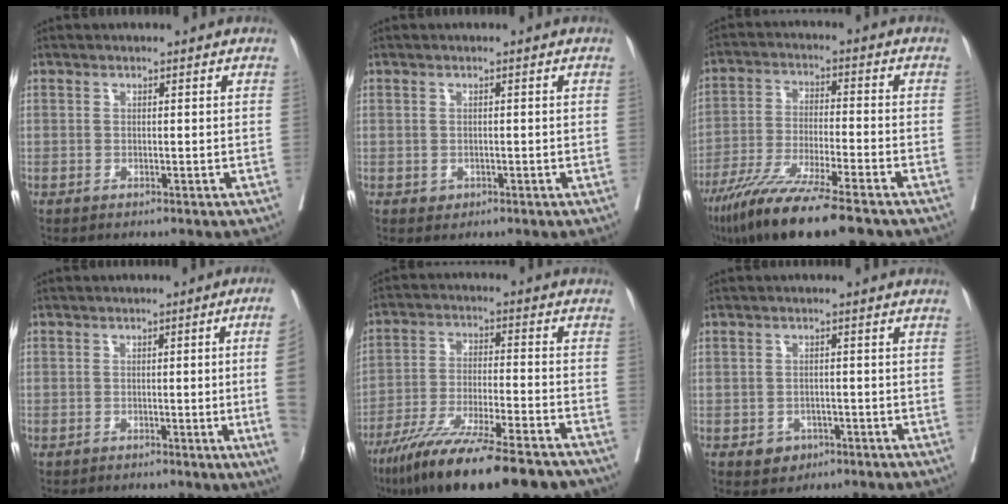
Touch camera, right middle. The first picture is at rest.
{"total": 0.9, "force": [-0.3, 0.9, 0.3], "torque": [-0.004, 0.001, 0.003]}
{"total": 15.2, "force": [-11.0, 1.3, 10.4], "torque": [-0.193, -0.050, -0.190]}
{"total": 8.2, "force": [-1.2, -1.3, 8.0], "torque": [-0.084, -0.006, -0.018]}
{"total": 20.5, "force": [-15.7, 2.5, 12.9], "torque": [-0.186, -0.033, -0.253]}
{"total": 3.1, "force": [-1.5, 2.5, 1.1], "torque": [-0.009, 0.005, -0.014]}